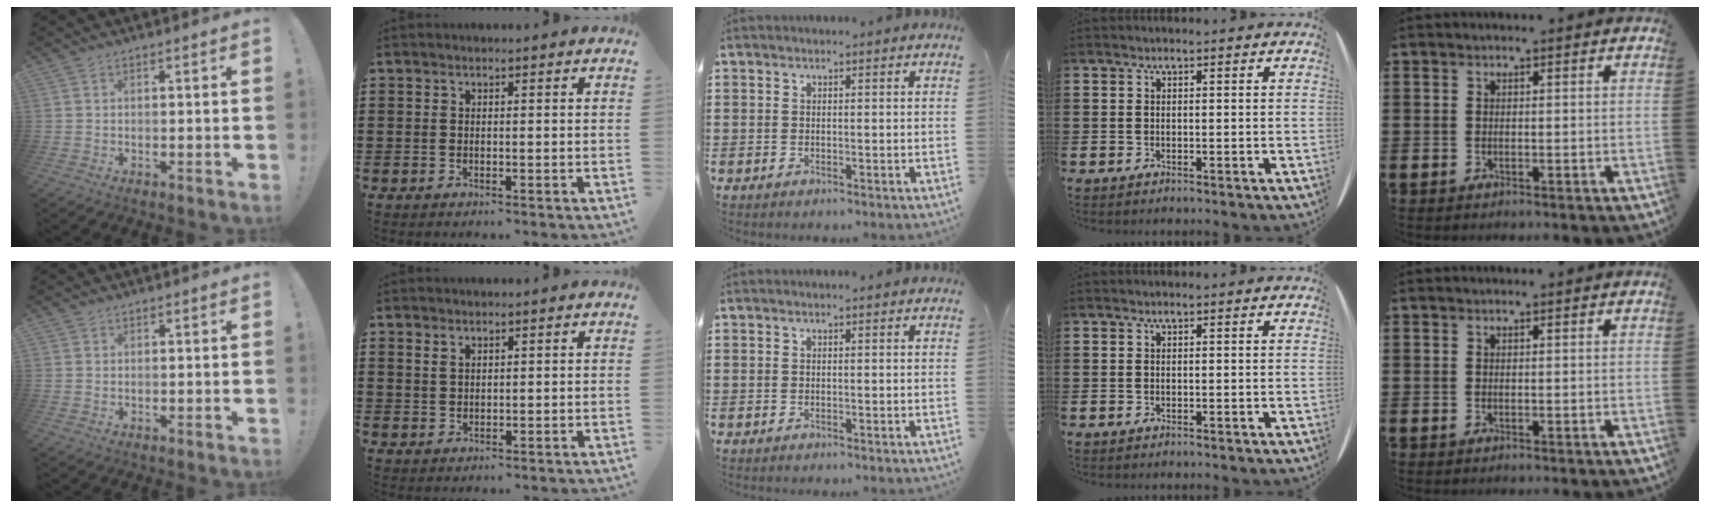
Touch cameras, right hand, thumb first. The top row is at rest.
{"thumb": {"total": 0.5, "force": [0.4, 0.4, 0.0], "torque": [0.002, 0.000, 0.008]}, "index": {"total": 1.2, "force": [1.0, 0.6, 0.4], "torque": [-0.010, 0.001, 0.020]}}